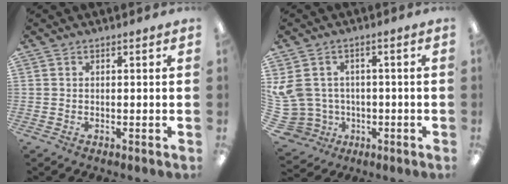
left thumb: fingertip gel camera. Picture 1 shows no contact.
{"total": 9.2, "force": [0.9, 8.6, 3.2], "torque": [-0.112, -0.009, 0.027]}